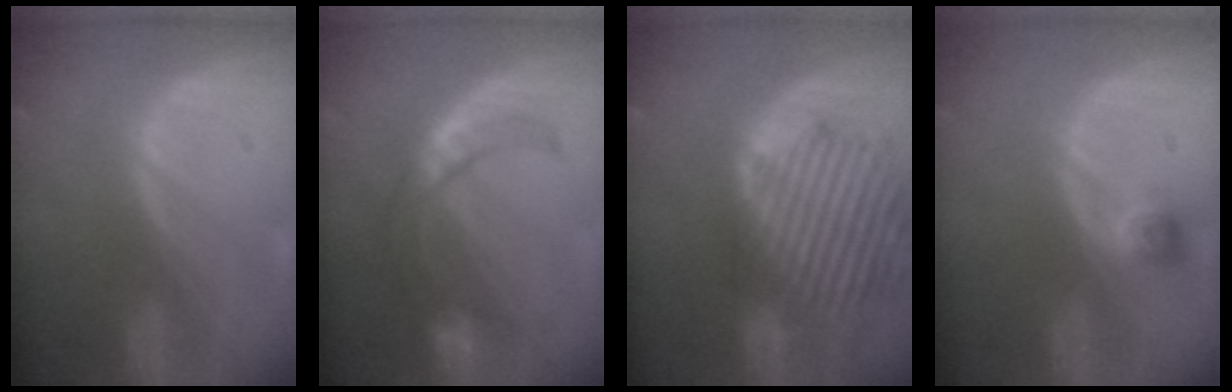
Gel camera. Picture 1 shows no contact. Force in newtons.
{"total": 7.6, "press": 7.3, "slide": 2.2}
{"total": 14.1, "press": 12.0, "slide": 7.4}
{"total": 2.2, "press": 2.1, "slide": 0.8}